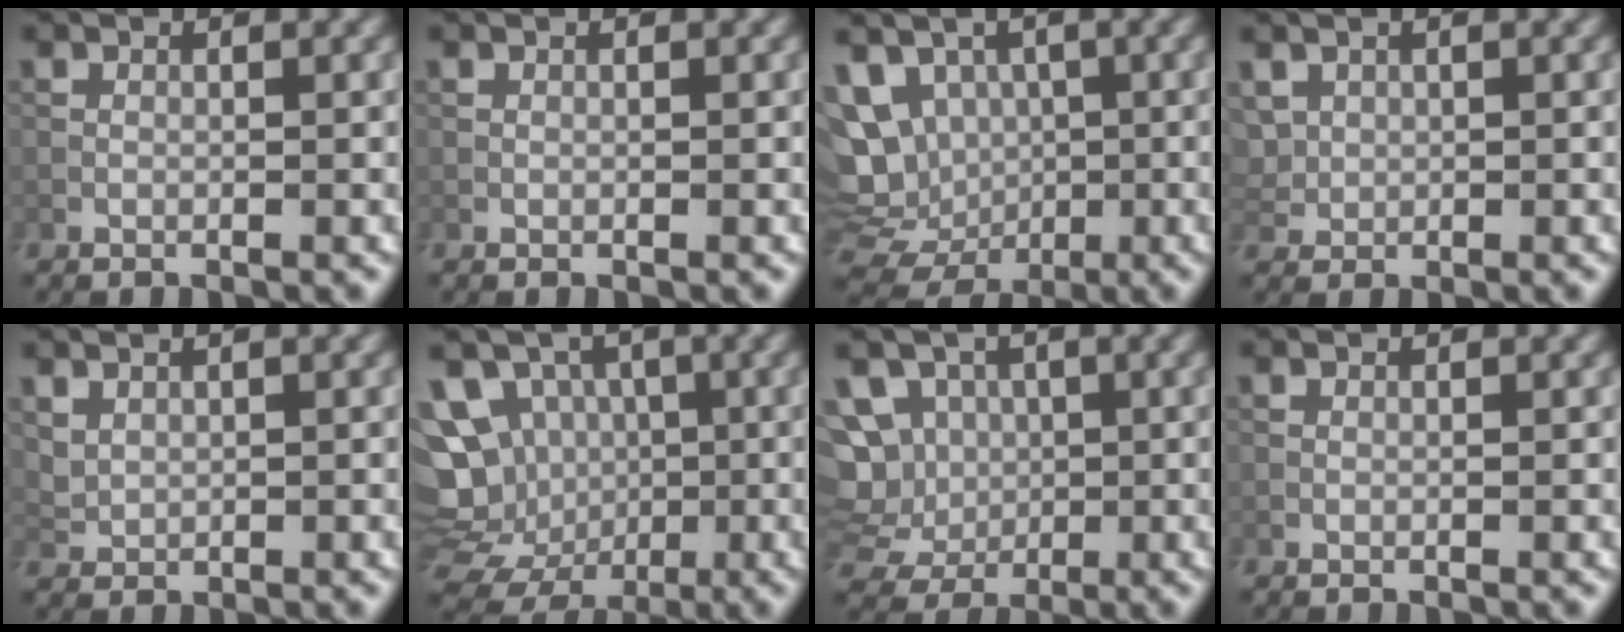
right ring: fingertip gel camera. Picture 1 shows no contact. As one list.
[{"total": 0.0}, {"total": 11.7, "force": [1.3, 10.0, 6.0], "torque": [-0.121, 0.024, 0.001]}, {"total": 1.7, "force": [0.6, 1.4, 0.7], "torque": [-0.016, 0.000, 0.016]}, {"total": 1.3, "force": [0.8, 0.9, 0.5], "torque": [-0.011, -0.002, 0.021]}, {"total": 14.2, "force": [-1.1, 12.9, 5.7], "torque": [-0.151, -0.013, -0.009]}, {"total": 10.0, "force": [1.0, 9.1, 4.0], "torque": [-0.096, 0.020, -0.002]}, {"total": 0.0}]